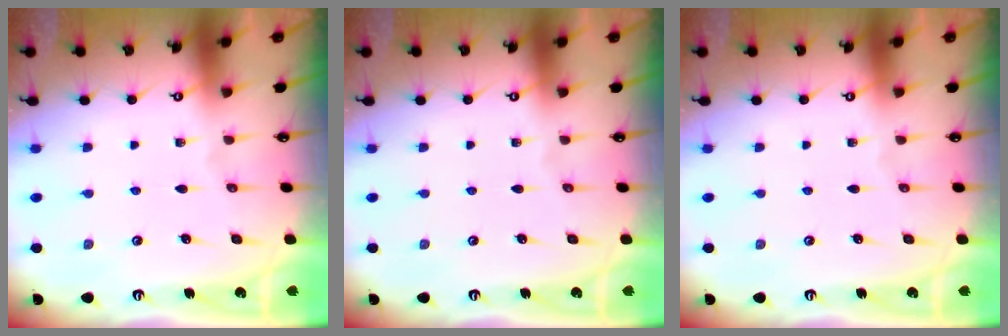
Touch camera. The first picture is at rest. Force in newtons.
{"total": 0.0}
{"total": 0.0}